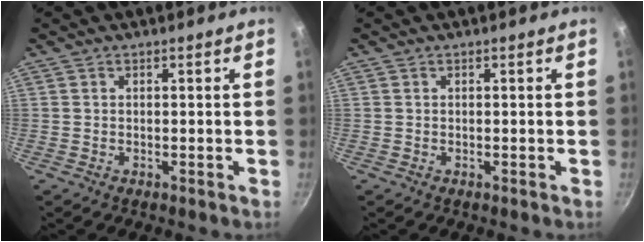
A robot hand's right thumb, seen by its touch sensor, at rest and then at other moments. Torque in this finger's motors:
{"motor_torque": [0.00, 0.00, 0.00, 0.00, 0.00]}